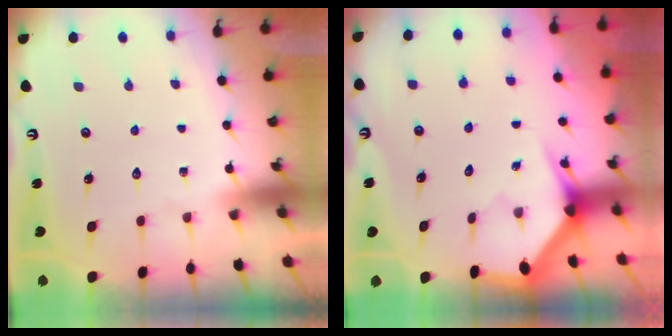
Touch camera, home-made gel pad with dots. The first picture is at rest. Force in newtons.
{"total": 3.0, "press": 3.0, "slide": 0.0}